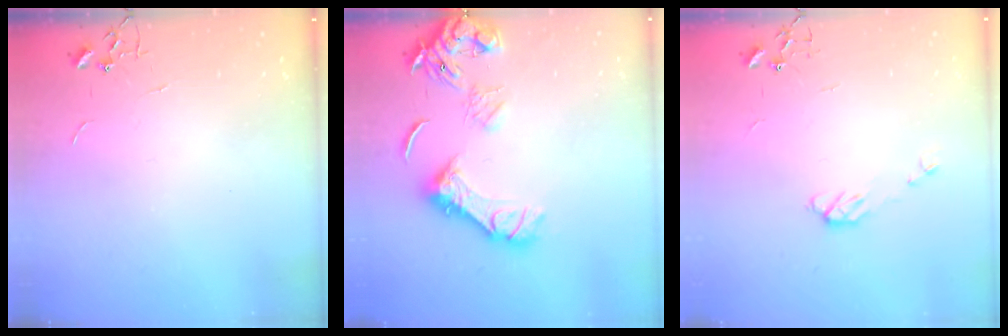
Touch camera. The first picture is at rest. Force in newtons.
{"total": 14.9, "press": 14.8, "slide": 1.8}
{"total": 5.0, "press": 5.0, "slide": 0.2}